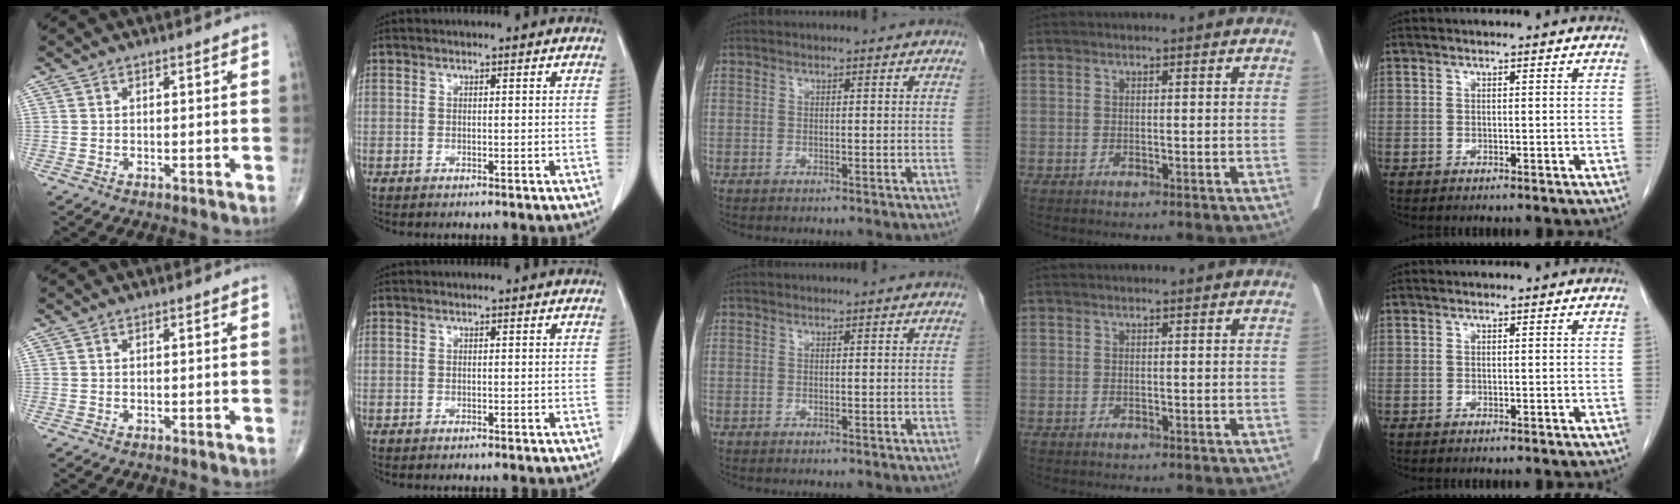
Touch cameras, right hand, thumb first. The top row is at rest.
{}